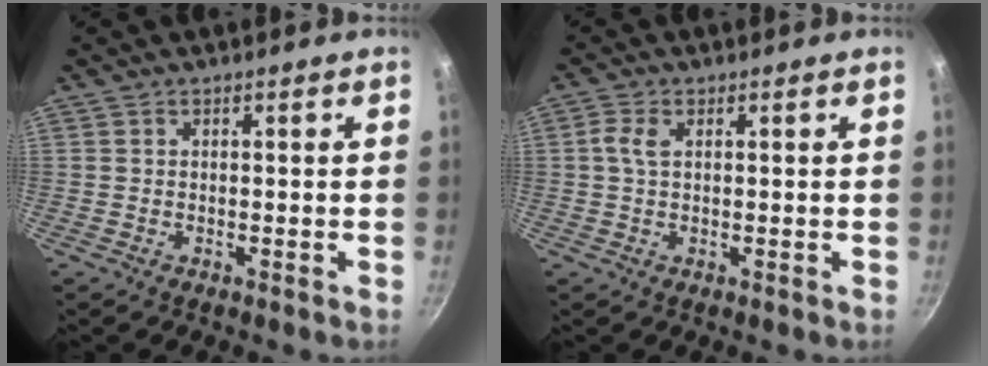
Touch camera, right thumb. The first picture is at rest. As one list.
[{"total": 3.1, "force": [0.7, 1.8, 2.4], "torque": [-0.055, 0.008, 0.012]}]